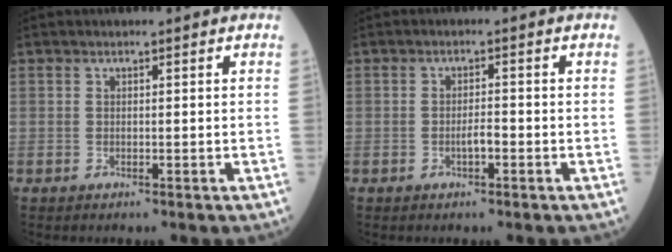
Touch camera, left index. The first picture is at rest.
{"total": 1.8, "force": [-0.7, 0.4, 1.6], "torque": [-0.027, 0.003, -0.013]}